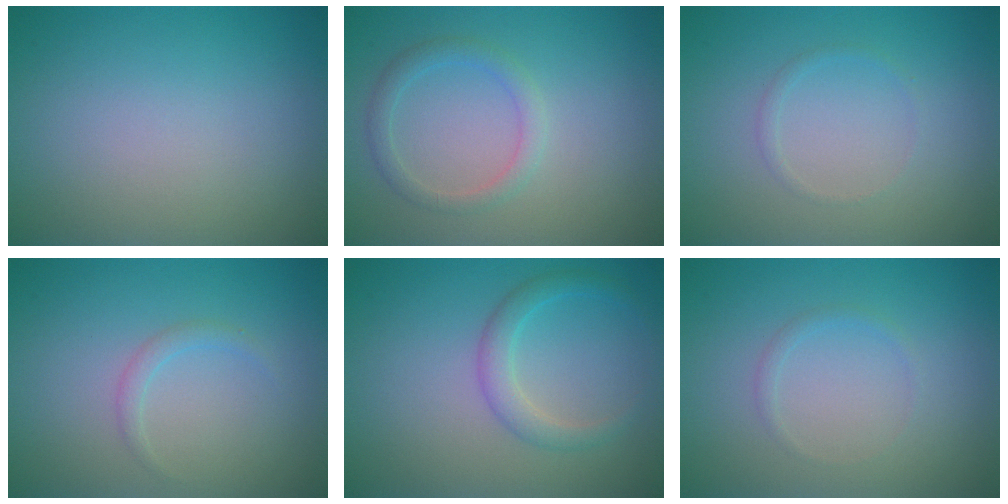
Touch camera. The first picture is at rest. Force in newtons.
{"total": 1.9, "press": 1.9, "slide": 0.1}
{"total": 0.7, "press": 0.7, "slide": 0.0}
{"total": 1.0, "press": 1.0, "slide": 0.1}
{"total": 2.2, "press": 2.2, "slide": 0.0}
{"total": 0.7, "press": 0.7, "slide": 0.0}